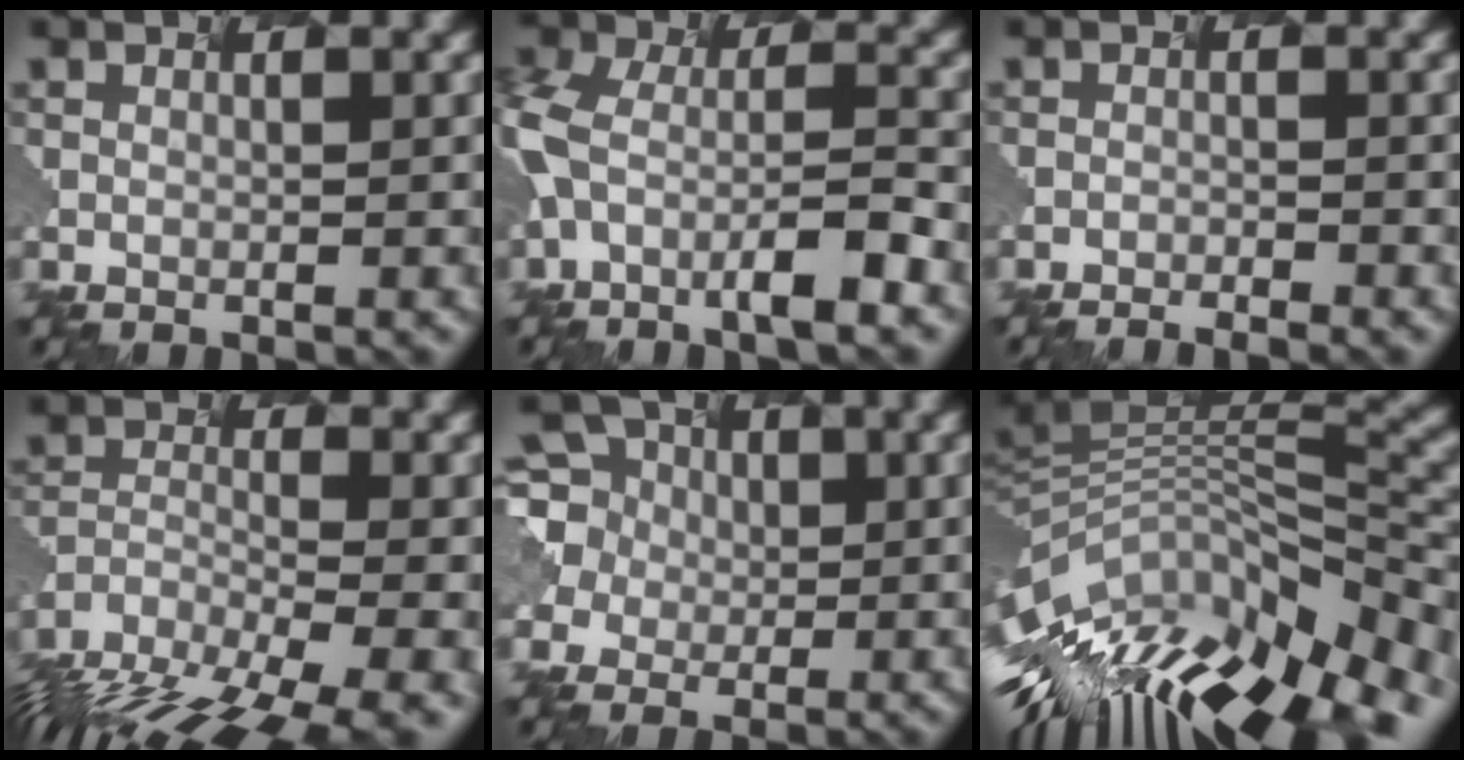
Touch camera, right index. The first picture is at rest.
{"total": 6.2, "force": [-3.8, 1.8, 4.6], "torque": [-0.136, -0.010, -0.060]}
{"total": 3.1, "force": [-3.0, -0.6, 0.2], "torque": [-0.013, 0.008, -0.029]}
{"total": 13.8, "force": [-11.9, 2.9, 6.3], "torque": [-0.154, -0.035, -0.153]}
{"total": 5.8, "force": [1.6, 5.5, 1.1], "torque": [-0.066, 0.022, 0.019]}
{"total": 12.4, "force": [-6.5, 4.7, 9.5], "torque": [-0.222, 0.001, -0.089]}